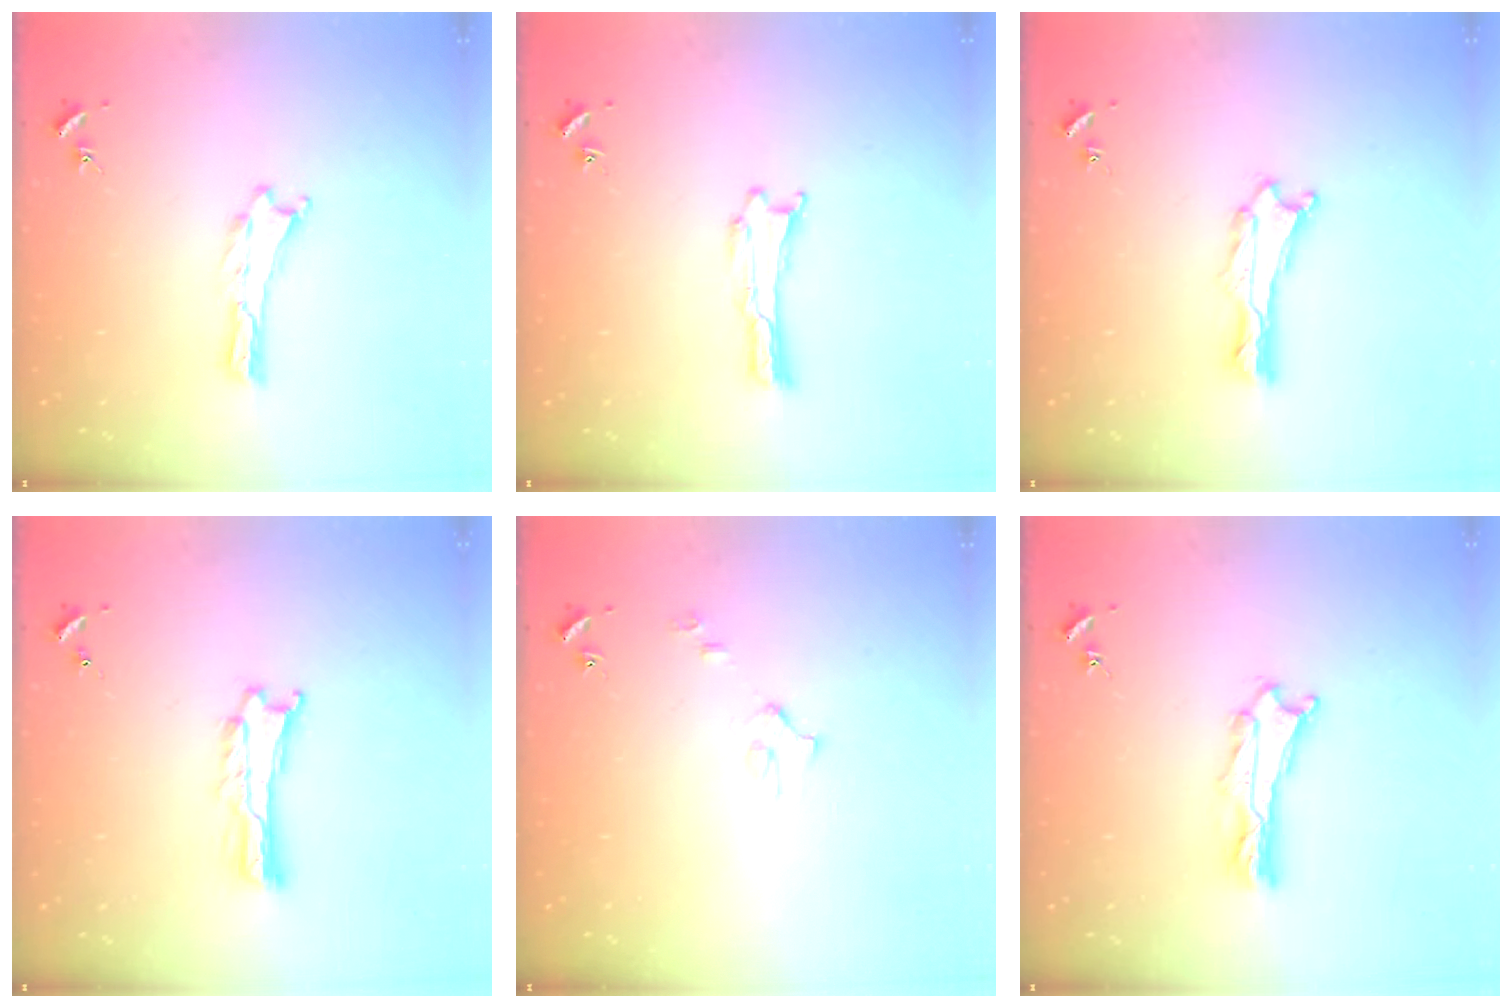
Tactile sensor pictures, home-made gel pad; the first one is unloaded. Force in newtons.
{"total": 0.0}
{"total": 0.9, "press": 0.9, "slide": 0.2}
{"total": 1.0, "press": 1.0, "slide": 0.2}
{"total": 3.1, "press": 3.1, "slide": 0.3}
{"total": 2.4, "press": 2.4, "slide": 0.3}